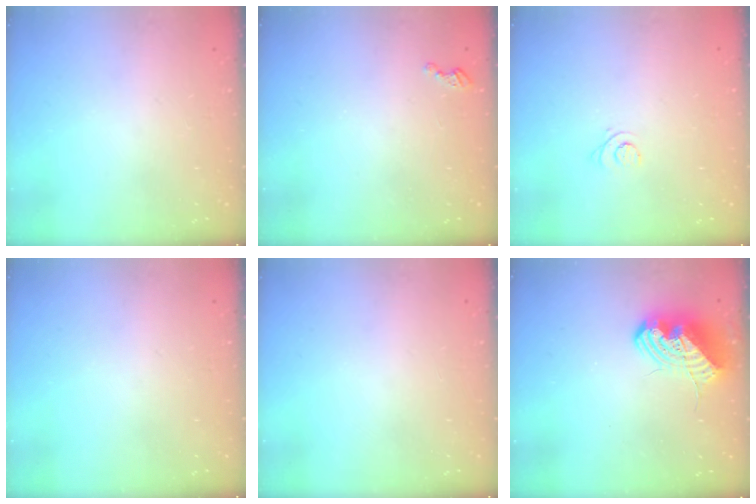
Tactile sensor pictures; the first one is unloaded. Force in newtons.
{"total": 2.8, "press": 2.8, "slide": 0.4}
{"total": 2.9, "press": 2.9, "slide": 0.3}
{"total": 0.0}
{"total": 0.0}
{"total": 11.4, "press": 11.3, "slide": 1.5}